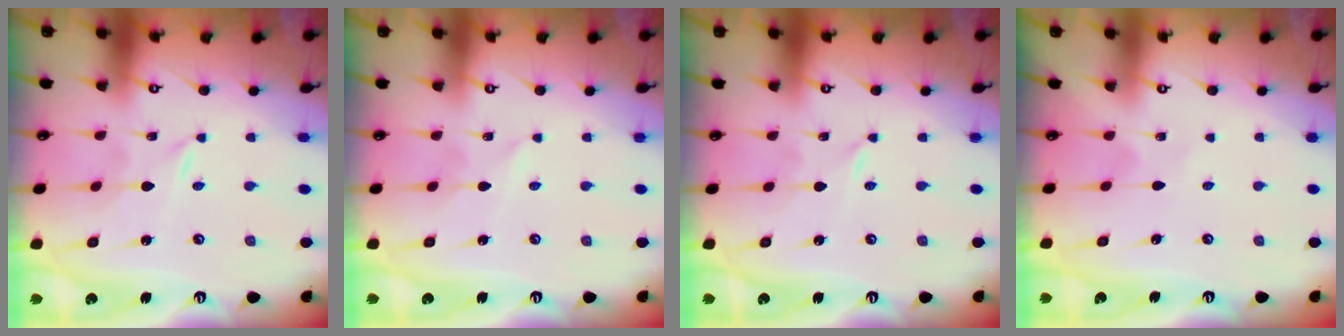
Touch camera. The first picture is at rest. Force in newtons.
{"total": 1.6, "press": 1.6, "slide": 0.1}
{"total": 0.0}
{"total": 3.1, "press": 3.0, "slide": 0.3}